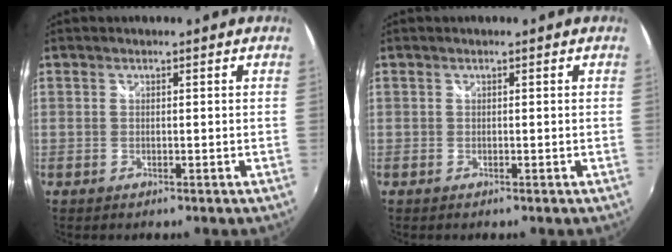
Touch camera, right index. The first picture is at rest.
{"total": 0.0}